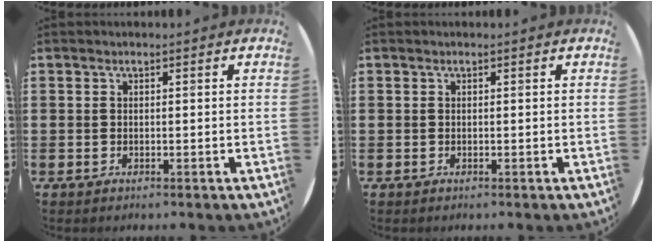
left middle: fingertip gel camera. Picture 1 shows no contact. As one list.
[{"total": 0.0}]